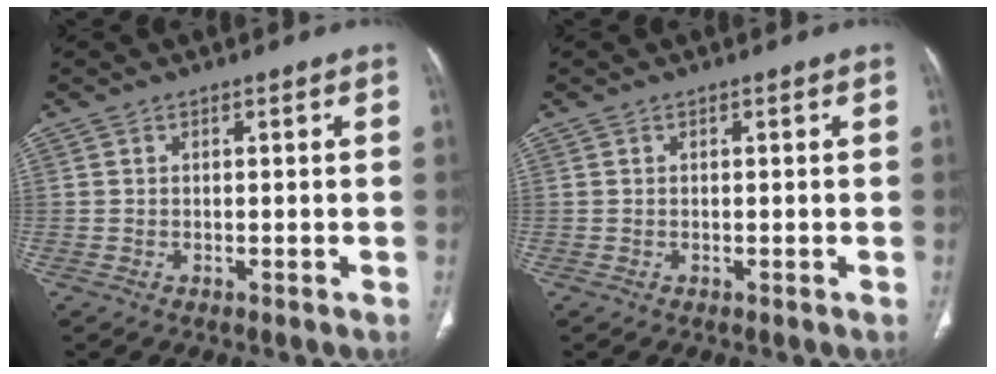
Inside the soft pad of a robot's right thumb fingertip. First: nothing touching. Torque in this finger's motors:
{"motor_torque": [0.45, 0.44, -0.21, -0.44, 0.06]}